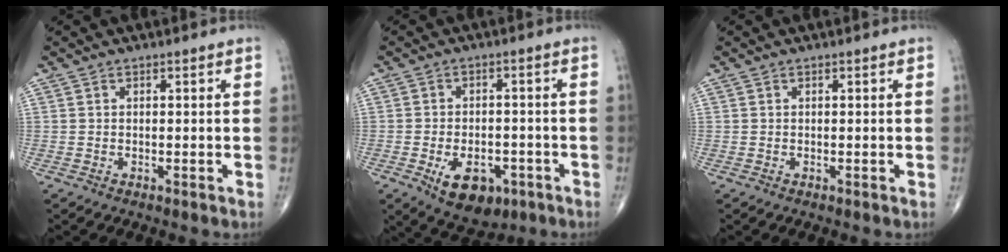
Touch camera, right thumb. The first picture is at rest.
{"total": 8.8, "force": [-3.6, 5.4, 6.0], "torque": [-0.076, 0.009, -0.042]}
{"total": 0.0}